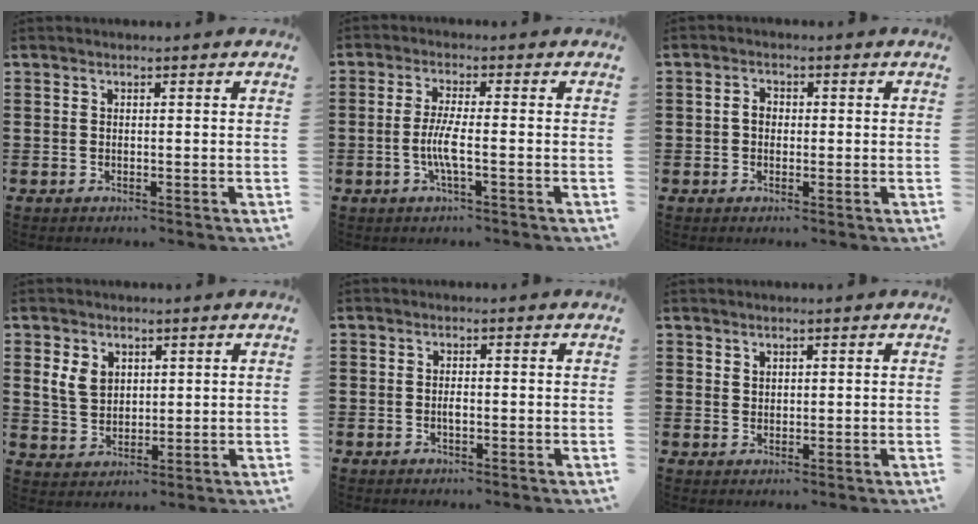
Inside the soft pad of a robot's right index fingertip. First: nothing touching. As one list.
[{"total": 4.6, "force": [-1.2, 0.4, 4.4], "torque": [-0.100, -0.011, -0.030]}, {"total": 2.1, "force": [-0.1, 1.5, 1.5], "torque": [-0.030, 0.006, -0.003]}, {"total": 5.0, "force": [1.8, 3.9, 2.5], "torque": [-0.070, 0.012, 0.031]}, {"total": 1.3, "force": [-0.3, 0.4, 1.2], "torque": [-0.023, -0.003, -0.005]}, {"total": 1.6, "force": [1.3, 0.8, 0.2], "torque": [-0.005, 0.002, 0.026]}]